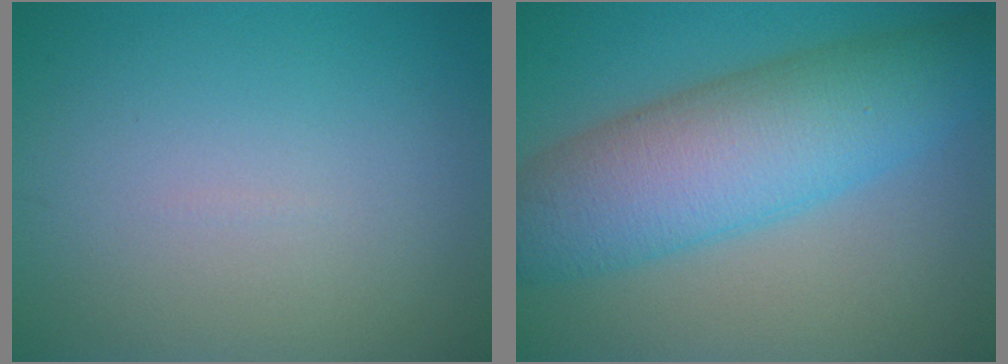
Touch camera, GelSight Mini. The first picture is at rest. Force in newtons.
{"total": 9.6, "press": 9.6, "slide": 0.0}